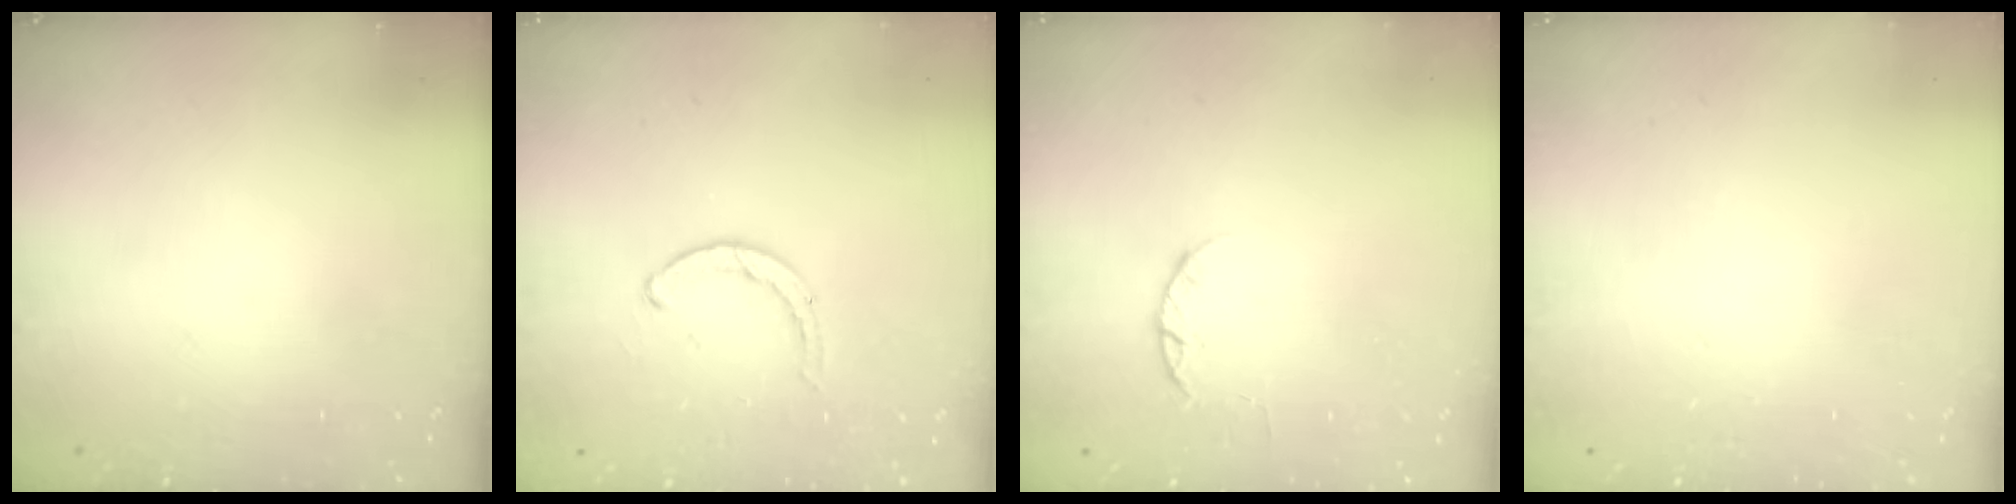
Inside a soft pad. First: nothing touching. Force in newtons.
{"total": 1.9, "press": 1.8, "slide": 0.3}
{"total": 2.4, "press": 2.4, "slide": 0.4}
{"total": 2.6, "press": 2.6, "slide": 0.2}